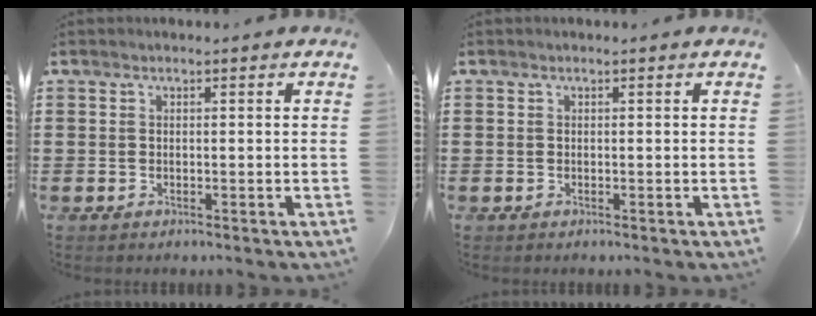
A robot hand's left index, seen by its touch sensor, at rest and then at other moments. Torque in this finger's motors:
{"motor_torque": [-0.02, 0.02, 0.00, 0.00]}